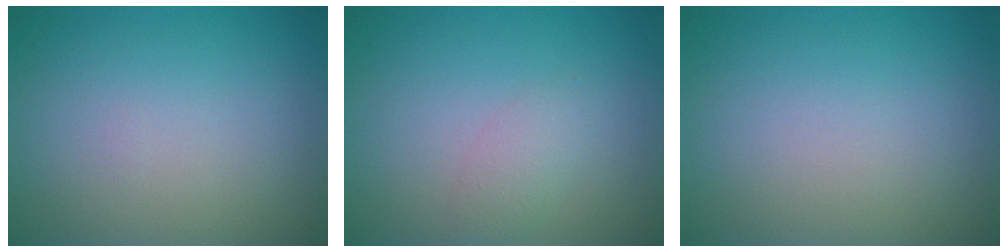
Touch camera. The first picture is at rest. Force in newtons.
{"total": 1.5, "press": 1.5, "slide": 0.1}
{"total": 0.0}